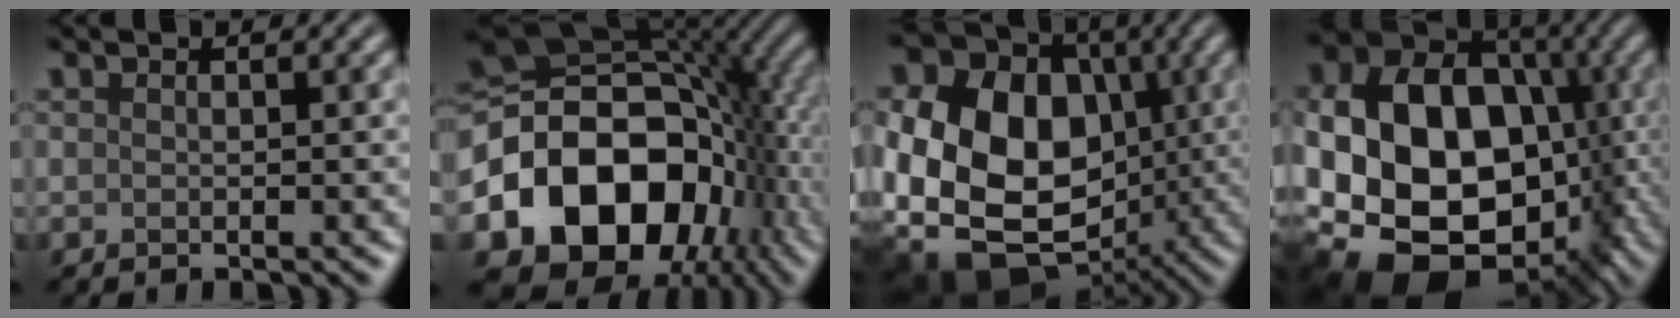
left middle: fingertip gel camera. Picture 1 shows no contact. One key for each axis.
{"total": 16.8, "fx": -3.9, "fy": 12.6, "fz": 10.4, "tx": -0.171, "ty": -0.016, "tz": -0.069}
{"total": 19.8, "fx": -2.6, "fy": 16.0, "fz": 11.3, "tx": -0.215, "ty": -0.002, "tz": -0.079}
{"total": 18.6, "fx": -3.4, "fy": 14.0, "fz": 11.8, "tx": -0.211, "ty": -0.014, "tz": -0.047}